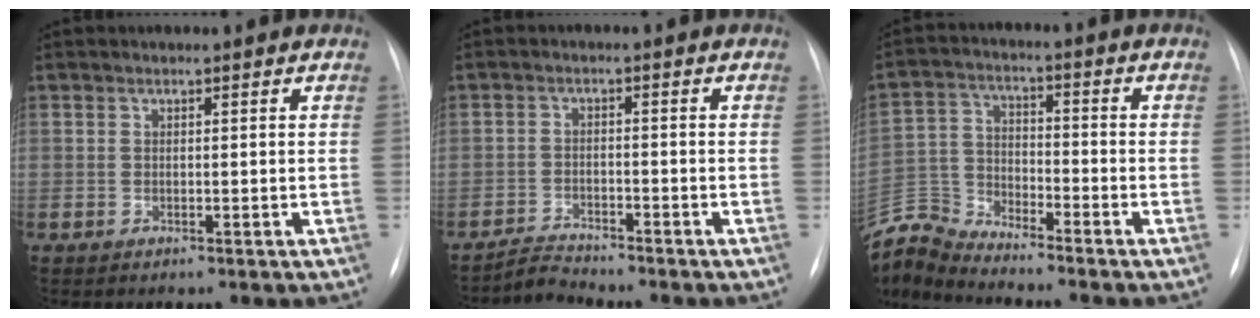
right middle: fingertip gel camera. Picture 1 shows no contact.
{"total": 3.0, "force": [-2.9, -0.4, -0.7], "torque": [0.015, -0.018, -0.053]}
{"total": 8.0, "force": [-8.0, -0.7, -0.5], "torque": [-0.002, 0.015, -0.158]}